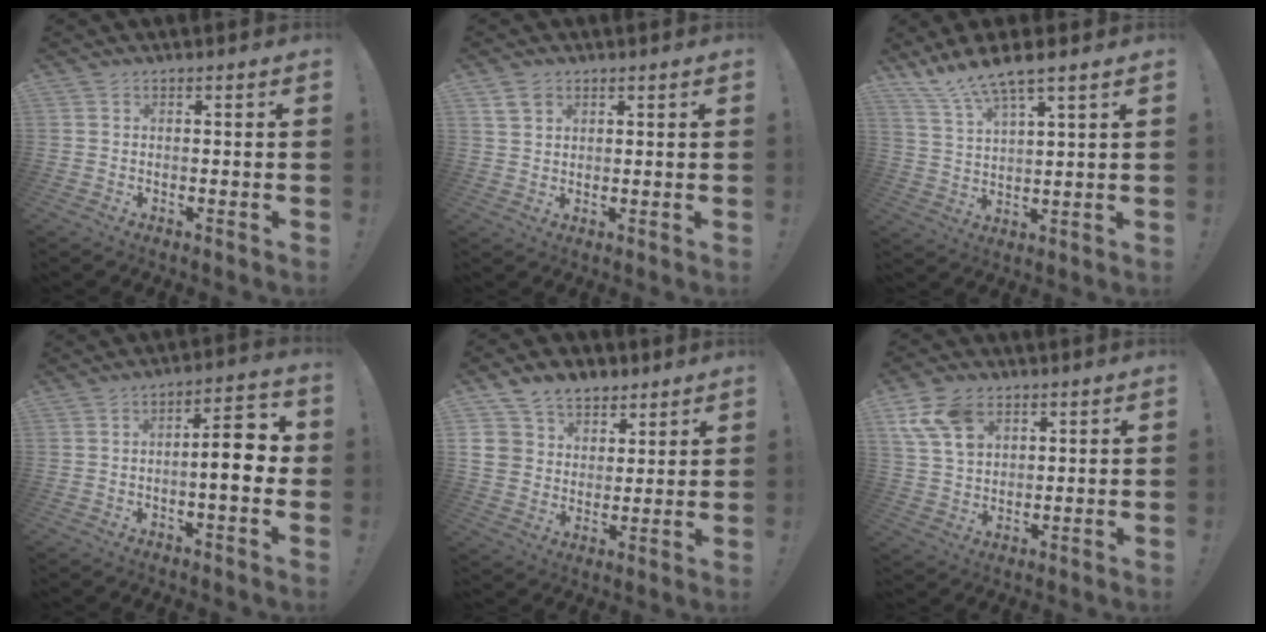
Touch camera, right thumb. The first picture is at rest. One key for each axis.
{"total": 3.7, "fx": 2.4, "fy": 2.6, "fz": 1.3, "tx": -0.017, "ty": -0.009, "tz": 0.045}
{"total": 8.2, "fx": 7.1, "fy": 0.2, "fz": 4.0, "tx": -0.090, "ty": -0.039, "tz": 0.129}
{"total": 9.9, "fx": -0.6, "fy": 3.0, "fz": 9.4, "tx": -0.128, "ty": 0.008, "tz": -0.014}
{"total": 11.0, "fx": 6.6, "fy": 8.4, "fz": 2.9, "tx": -0.046, "ty": -0.042, "tz": 0.134}
{"total": 11.9, "fx": 6.1, "fy": 8.1, "fz": 6.2, "tx": -0.127, "ty": -0.021, "tz": 0.122}